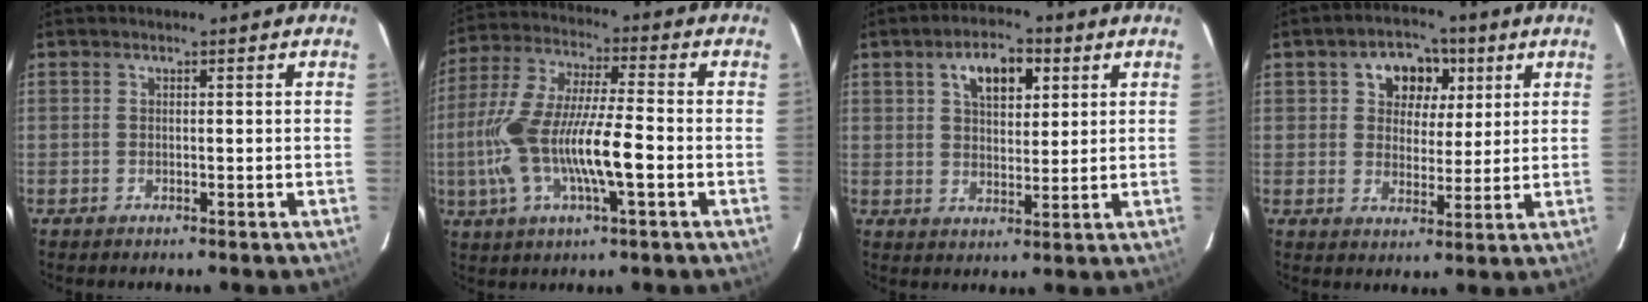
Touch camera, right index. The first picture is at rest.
{"total": 16.6, "force": [-3.9, 3.4, 15.8], "torque": [-0.320, -0.008, -0.072]}
{"total": 8.0, "force": [3.5, 4.1, 5.9], "torque": [-0.096, 0.022, 0.061]}
{"total": 8.4, "force": [3.2, 6.5, 4.3], "torque": [-0.075, 0.016, 0.051]}